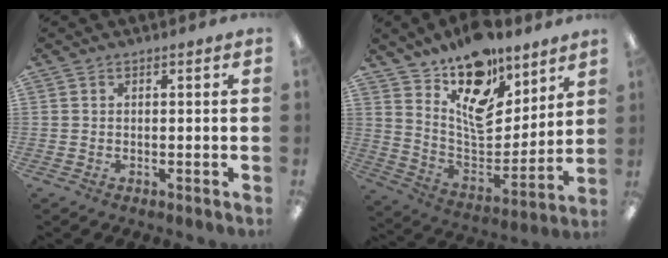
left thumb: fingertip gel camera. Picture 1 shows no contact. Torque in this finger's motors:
{"motor_torque": [0.55, 0.55, 1.25, -1.47, 0.14]}